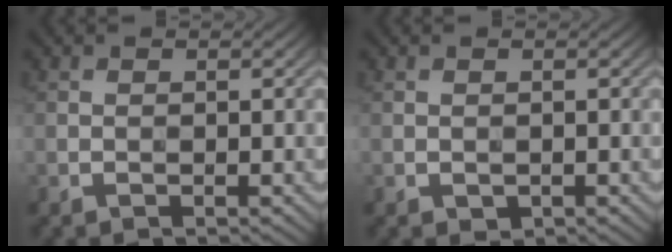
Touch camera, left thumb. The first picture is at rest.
{"total": 0.6, "force": [-0.2, 0.5, 0.4], "torque": [-0.005, -0.004, -0.003]}